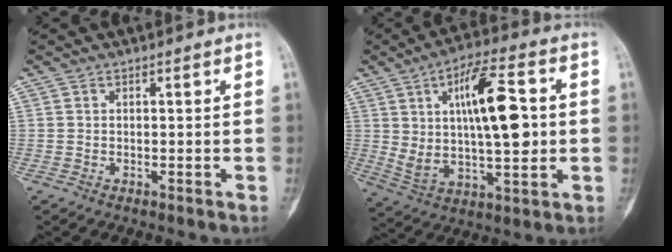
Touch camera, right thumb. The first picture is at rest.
{"total": 18.0, "force": [3.2, 7.1, 16.2], "torque": [-0.267, 0.005, 0.055]}